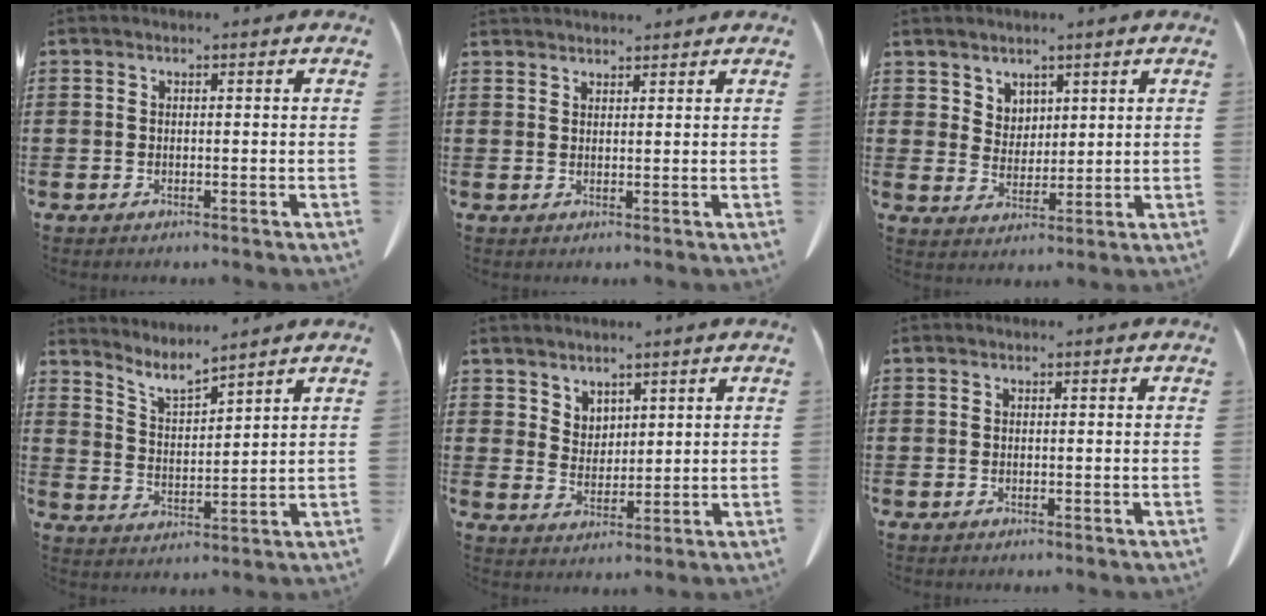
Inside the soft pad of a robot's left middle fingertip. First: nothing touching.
{"total": 1.8, "force": [1.8, 0.2, 0.1], "torque": [-0.006, -0.002, 0.035]}
{"total": 4.1, "force": [3.3, 2.5, 0.4], "torque": [-0.021, -0.002, 0.062]}
{"total": 4.8, "force": [4.5, 0.2, 1.8], "torque": [-0.051, -0.024, 0.077]}
{"total": 3.8, "force": [3.3, 2.0, 0.2], "torque": [-0.014, -0.004, 0.064]}
{"total": 0.0}